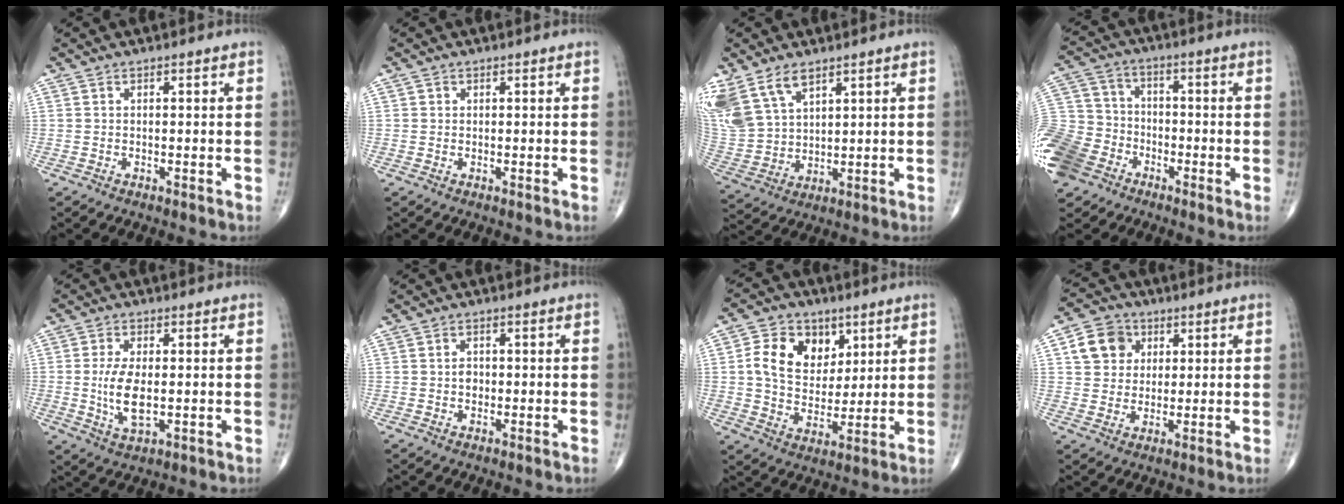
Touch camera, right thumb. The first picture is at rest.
{"total": 0.5, "force": [0.1, 0.5, 0.0], "torque": [0.003, 0.002, 0.001]}
{"total": 14.5, "force": [8.5, 8.3, 8.3], "torque": [-0.188, -0.015, 0.185]}
{"total": 17.5, "force": [-9.1, 13.2, 7.0], "torque": [-0.180, 0.038, -0.175]}
{"total": 7.7, "force": [-0.4, 3.7, 6.8], "torque": [-0.135, -0.010, -0.002]}
{"total": 2.0, "force": [0.0, 1.5, 1.3], "torque": [-0.014, 0.003, 0.000]}
{"total": 12.8, "force": [4.2, 9.6, 7.3], "torque": [-0.091, -0.011, 0.077]}
{"total": 8.4, "force": [2.6, 7.2, 3.3], "torque": [-0.033, -0.001, 0.043]}